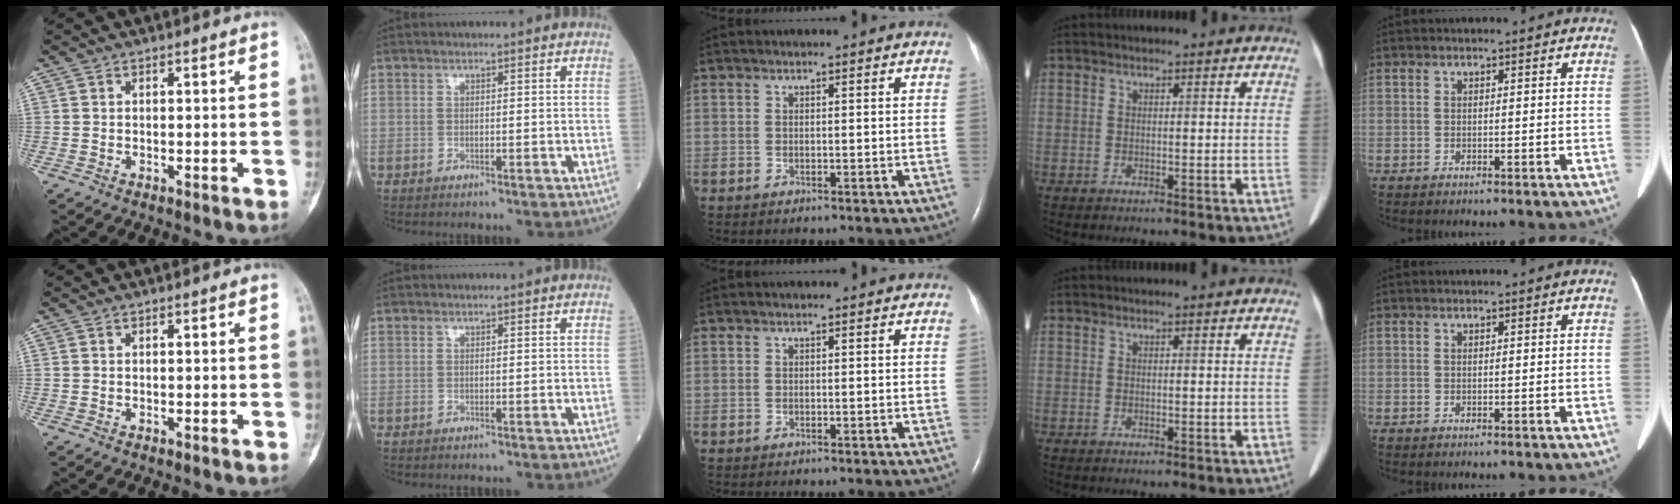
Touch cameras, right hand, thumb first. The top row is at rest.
{}